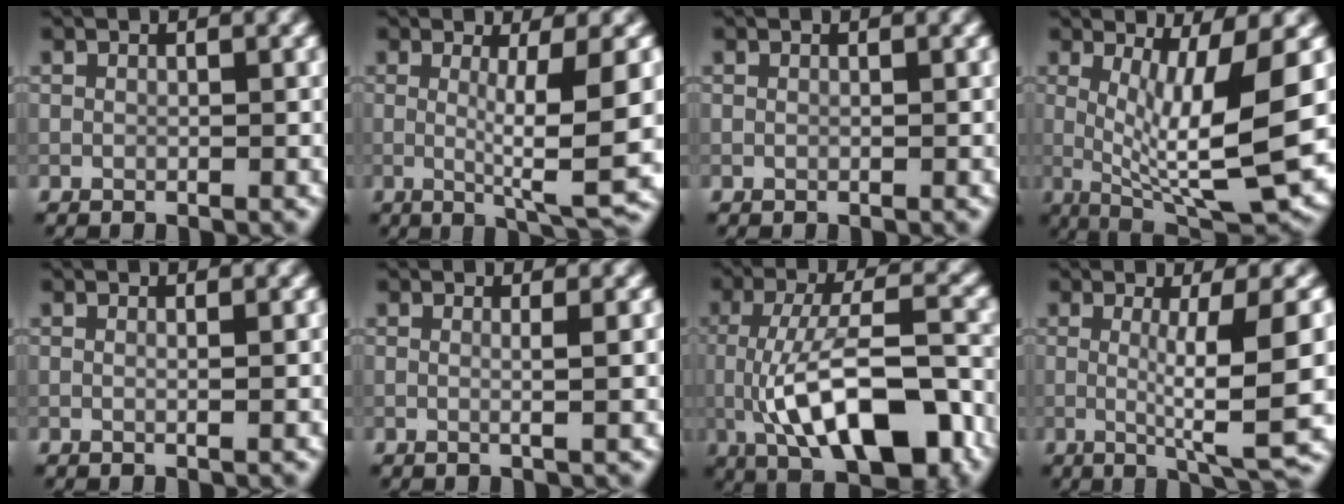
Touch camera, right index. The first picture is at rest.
{"total": 8.5, "force": [-0.2, 1.4, 8.4], "torque": [-0.119, -0.011, 0.002]}
{"total": 0.0}
{"total": 11.7, "force": [-0.1, 2.9, 11.4], "torque": [-0.175, -0.015, 0.008]}
{"total": 0.7, "force": [0.2, 0.2, 0.6], "torque": [-0.005, 0.002, 0.000]}
{"total": 2.0, "force": [0.2, 0.6, 1.9], "torque": [-0.026, 0.003, -0.005]}
{"total": 10.9, "force": [-3.4, 4.0, 9.5], "torque": [-0.161, 0.004, -0.059]}
{"total": 9.7, "force": [-0.2, 1.7, 9.6], "torque": [-0.129, -0.005, -0.001]}